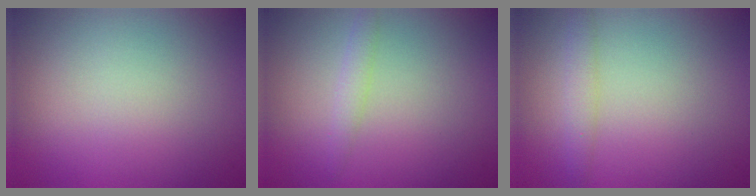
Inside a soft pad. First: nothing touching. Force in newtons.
{"total": 1.3, "press": 1.3, "slide": 0.0}
{"total": 1.7, "press": 1.7, "slide": 0.1}